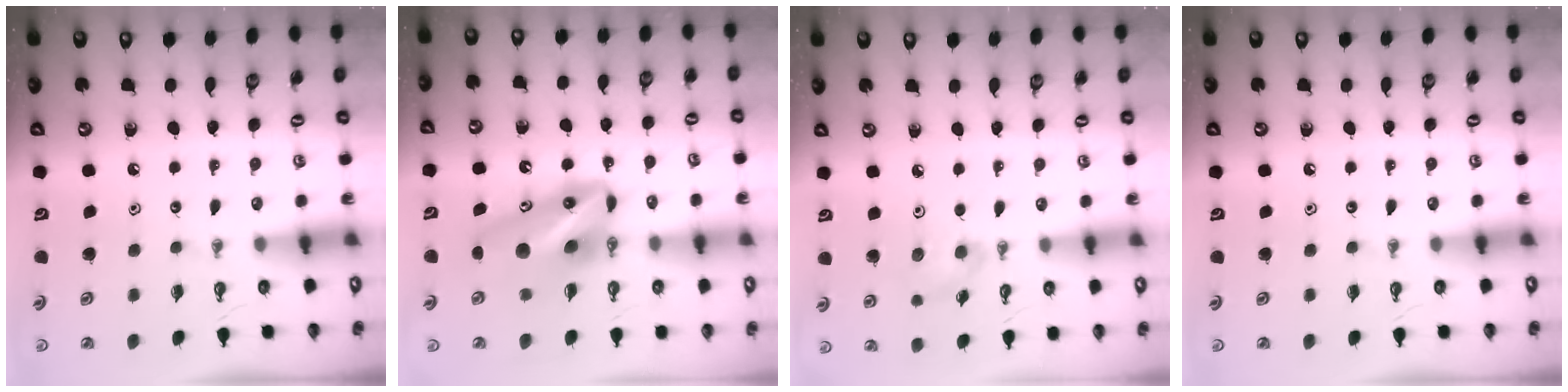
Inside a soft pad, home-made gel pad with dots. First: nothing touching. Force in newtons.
{"total": 10.5, "press": 10.4, "slide": 1.6}
{"total": 4.9, "press": 4.5, "slide": 1.9}
{"total": 0.0}